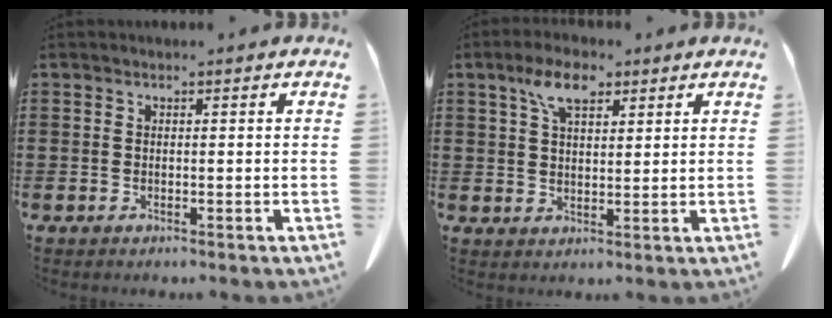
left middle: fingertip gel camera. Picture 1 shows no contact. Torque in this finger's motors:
{"motor_torque": [1.15, 0.87, 0.41, 0.05]}